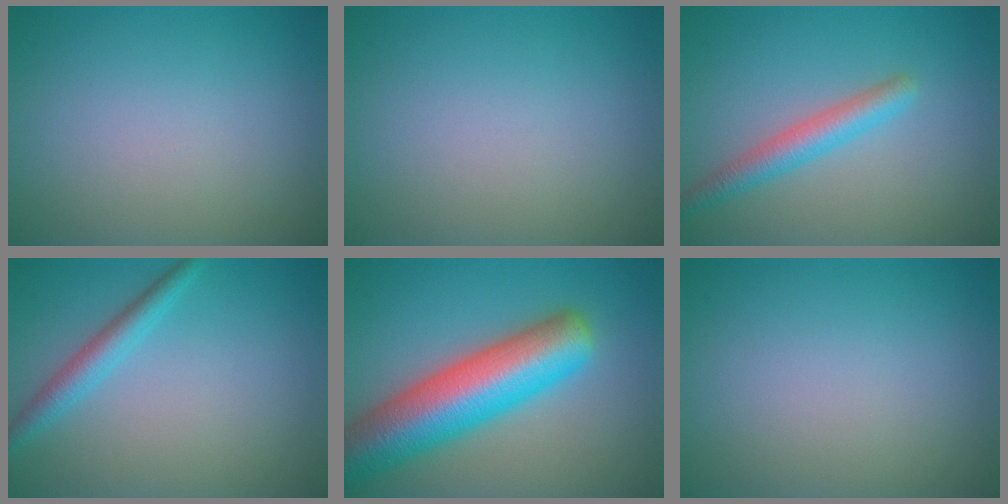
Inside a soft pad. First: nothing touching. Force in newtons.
{"total": 0.0}
{"total": 3.0, "press": 3.0, "slide": 0.0}
{"total": 2.4, "press": 2.4, "slide": 0.1}
{"total": 10.8, "press": 10.8, "slide": 0.4}
{"total": 0.0}